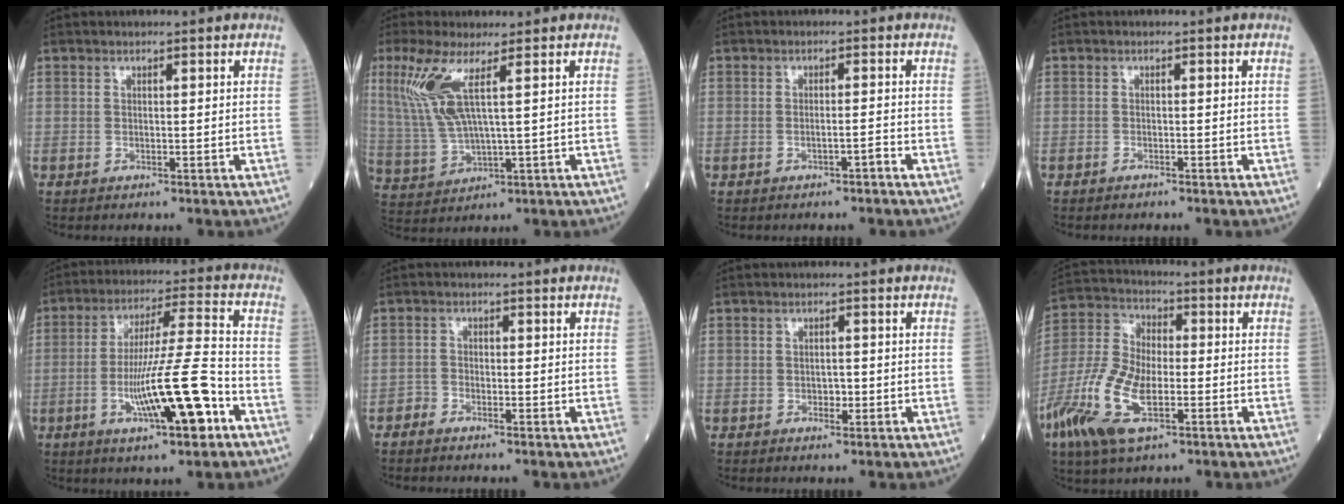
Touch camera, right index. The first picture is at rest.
{"total": 8.6, "force": [3.4, 1.1, 7.8], "torque": [-0.198, 0.000, 0.077]}
{"total": 1.3, "force": [-1.0, -0.1, 0.9], "torque": [-0.016, 0.001, -0.014]}
{"total": 0.6, "force": [-0.6, 0.1, 0.2], "torque": [-0.009, -0.001, -0.008]}
{"total": 14.6, "force": [-5.4, 0.9, 13.5], "torque": [-0.242, -0.004, -0.086]}
{"total": 1.2, "force": [-1.1, 0.4, 0.2], "torque": [-0.004, 0.002, -0.021]}
{"total": 1.3, "force": [-0.3, 0.9, 0.9], "torque": [-0.014, 0.003, -0.002]}
{"total": 13.5, "force": [-5.2, 5.7, 11.1], "torque": [-0.260, -0.009, -0.101]}